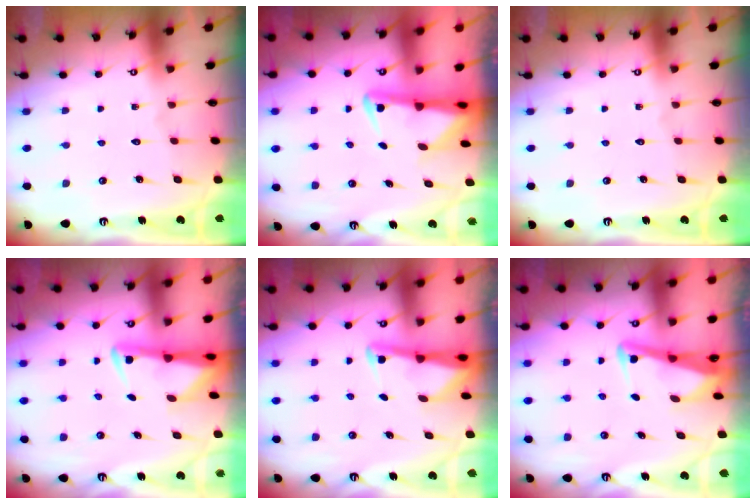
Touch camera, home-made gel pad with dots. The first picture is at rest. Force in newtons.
{"total": 3.3, "press": 3.3, "slide": 0.6}
{"total": 0.0}
{"total": 2.9, "press": 2.9, "slide": 0.4}
{"total": 2.9, "press": 2.9, "slide": 0.3}
{"total": 3.6, "press": 3.5, "slide": 0.9}